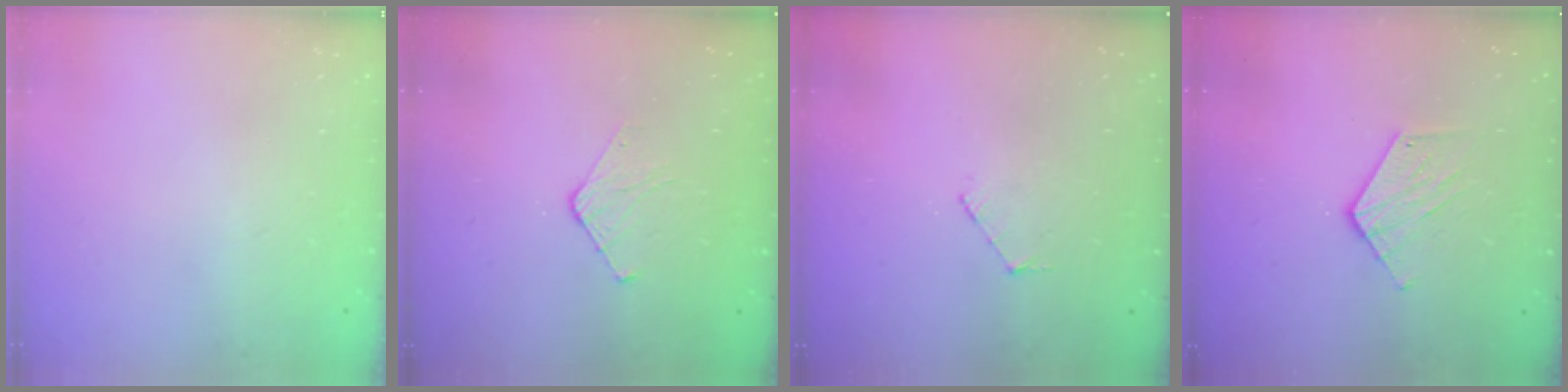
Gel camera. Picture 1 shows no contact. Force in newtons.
{"total": 4.2, "press": 4.2, "slide": 0.4}
{"total": 3.8, "press": 3.8, "slide": 0.4}
{"total": 7.1, "press": 7.1, "slide": 0.3}